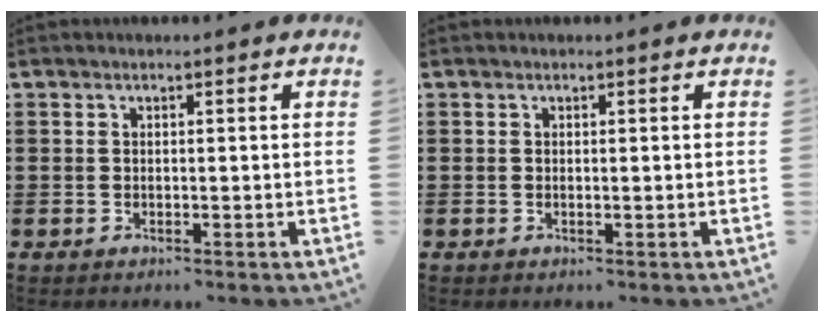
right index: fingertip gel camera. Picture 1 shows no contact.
{"total": 0.0}